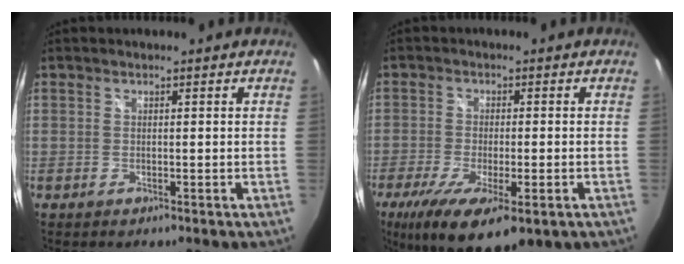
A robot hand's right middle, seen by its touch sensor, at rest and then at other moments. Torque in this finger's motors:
{"motor_torque": [1.38, -0.75, 0.32, 0.16]}